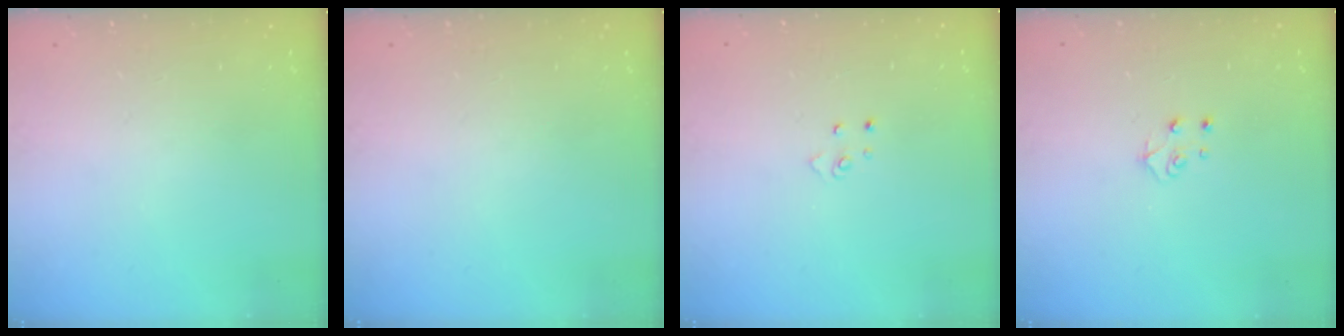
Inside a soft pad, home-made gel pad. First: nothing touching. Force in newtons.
{"total": 0.0}
{"total": 4.1, "press": 4.1, "slide": 0.4}
{"total": 4.5, "press": 4.4, "slide": 0.4}